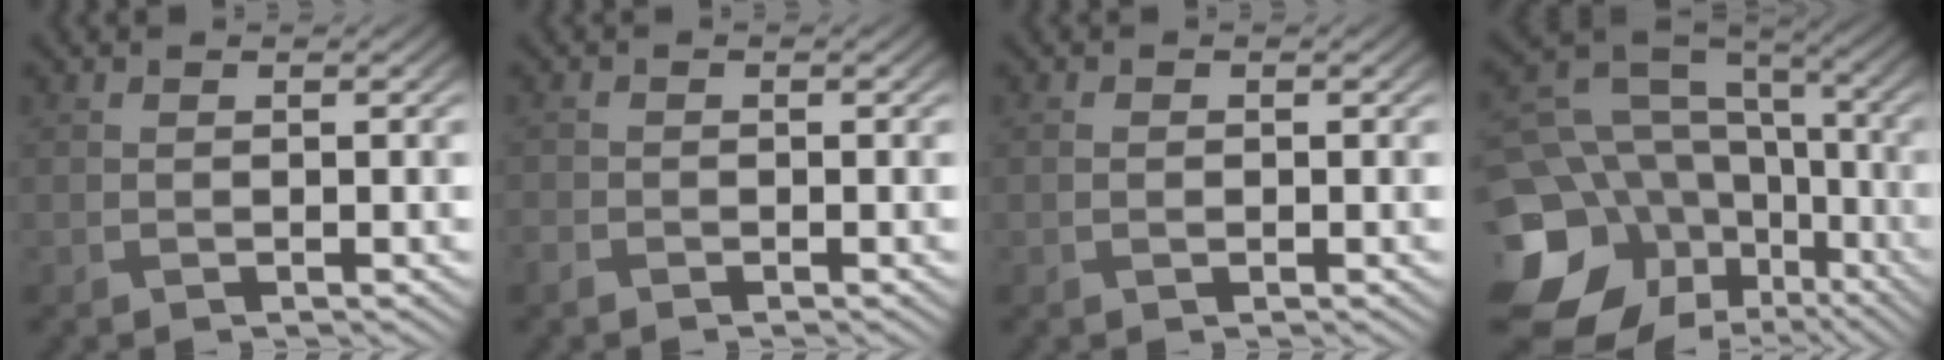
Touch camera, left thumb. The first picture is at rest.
{"total": 1.2, "force": [-1.0, 0.7, 0.3], "torque": [-0.007, -0.003, -0.024]}
{"total": 0.6, "force": [-0.1, 0.4, 0.5], "torque": [-0.008, 0.000, 0.001]}
{"total": 20.9, "force": [-8.8, 16.5, 9.5], "torque": [-0.225, -0.056, -0.123]}